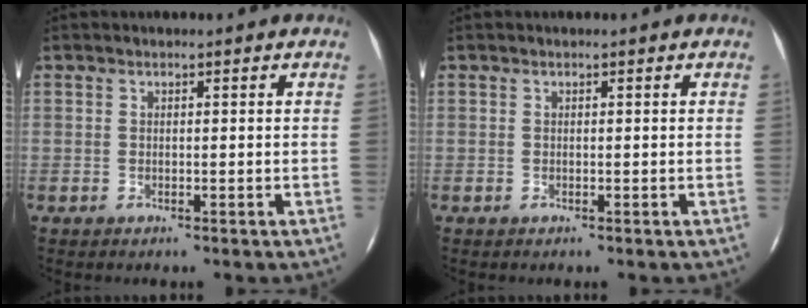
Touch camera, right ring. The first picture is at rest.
{"total": 0.0}